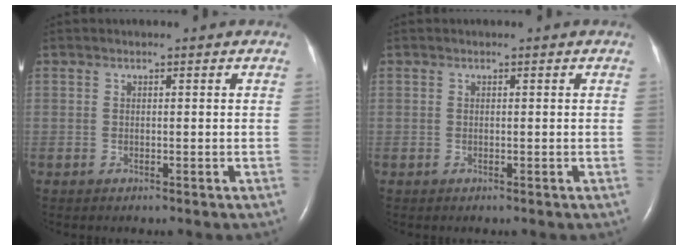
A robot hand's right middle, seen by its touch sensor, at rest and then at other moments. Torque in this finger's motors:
{"motor_torque": [-0.11, 0.12, -0.02, -0.01]}